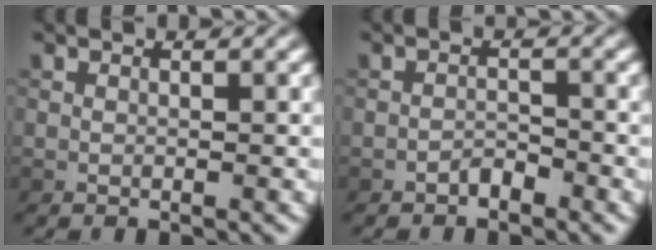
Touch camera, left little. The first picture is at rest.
{"total": 1.3, "force": [-1.0, 0.6, 0.5], "torque": [-0.006, 0.006, -0.020]}